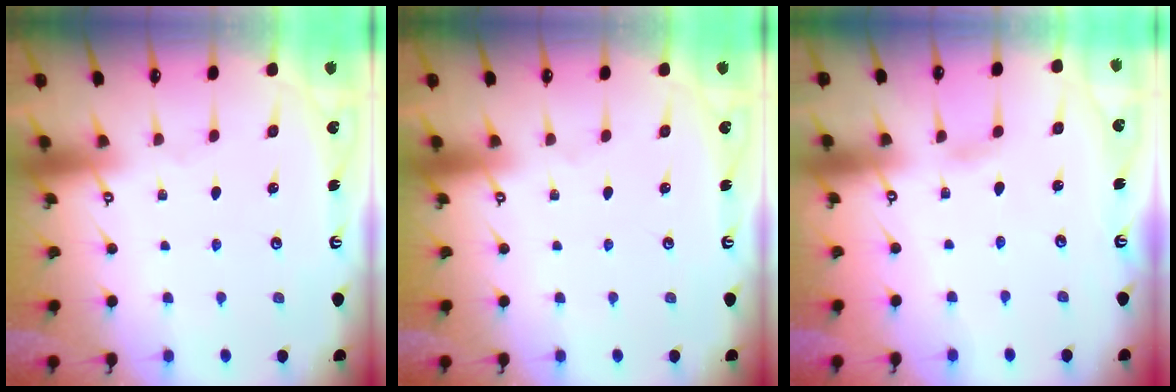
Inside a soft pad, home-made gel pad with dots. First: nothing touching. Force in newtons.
{"total": 0.0}
{"total": 2.5, "press": 2.4, "slide": 0.3}